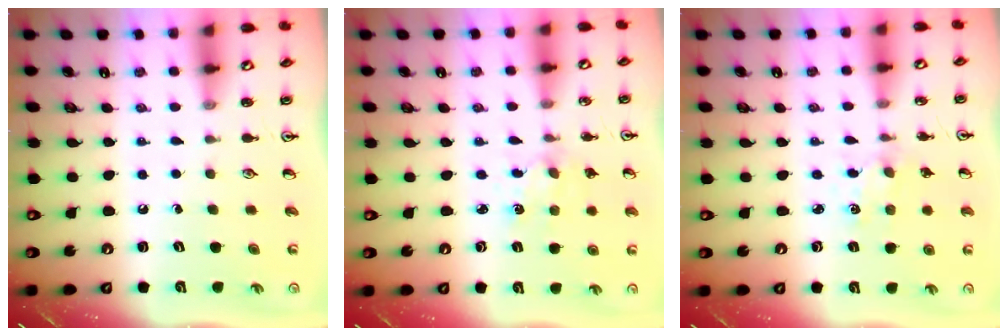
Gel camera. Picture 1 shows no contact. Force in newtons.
{"total": 3.1, "press": 3.1, "slide": 0.4}
{"total": 1.0, "press": 1.0, "slide": 0.2}